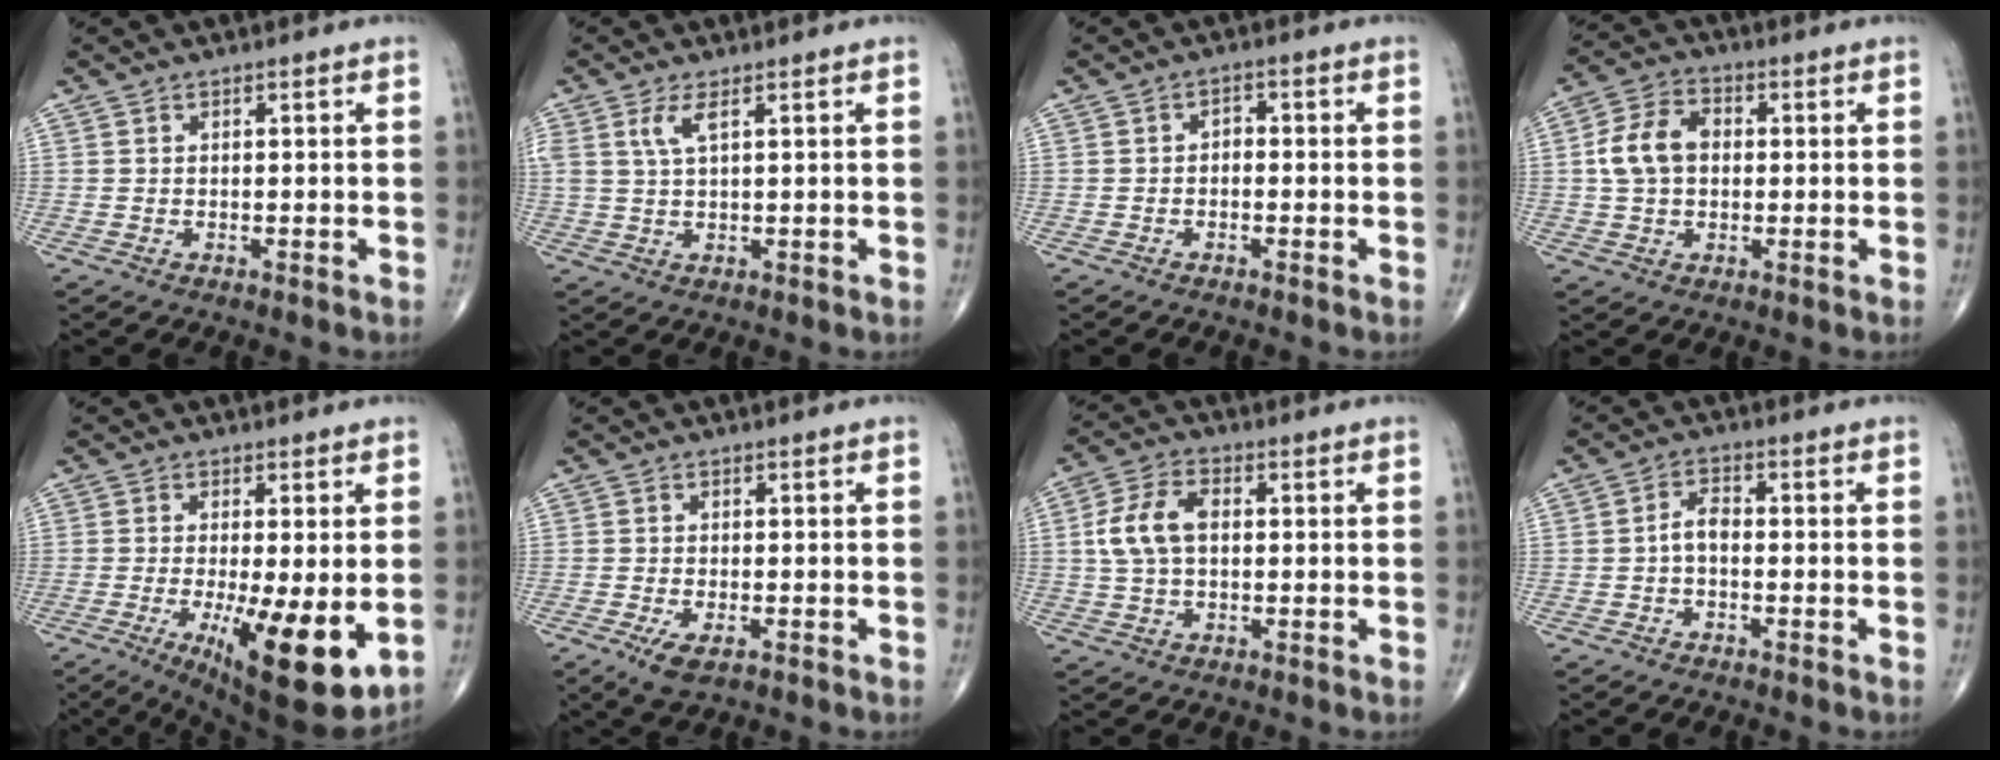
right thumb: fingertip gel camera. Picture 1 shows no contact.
{"total": 3.4, "force": [1.5, 0.9, 2.9], "torque": [-0.071, 0.001, 0.038]}
{"total": 1.8, "force": [-0.5, 1.3, 1.1], "torque": [-0.004, 0.011, -0.017]}
{"total": 8.8, "force": [0.6, 6.2, 6.2], "torque": [-0.113, 0.022, 0.006]}
{"total": 14.6, "force": [-3.4, 3.9, 13.7], "torque": [-0.203, -0.029, -0.039]}
{"total": 3.9, "force": [-1.7, 1.6, 3.1], "torque": [-0.060, -0.006, -0.027]}
{"total": 8.4, "force": [0.9, 5.2, 6.6], "torque": [-0.136, 0.020, 0.016]}
{"total": 3.1, "force": [-0.7, 1.7, 2.5], "torque": [-0.043, 0.017, -0.019]}